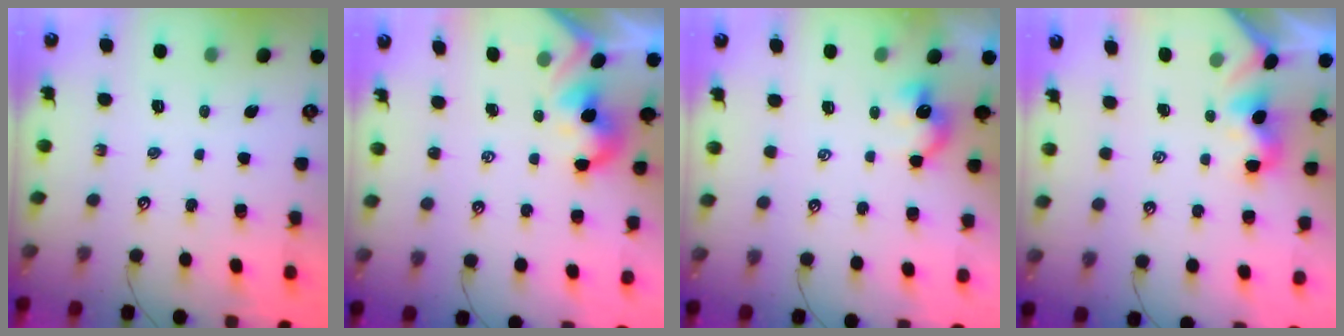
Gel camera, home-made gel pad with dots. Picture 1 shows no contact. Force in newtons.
{"total": 1.9, "press": 1.9, "slide": 0.5}
{"total": 1.6, "press": 1.5, "slide": 0.4}
{"total": 1.9, "press": 1.9, "slide": 0.5}